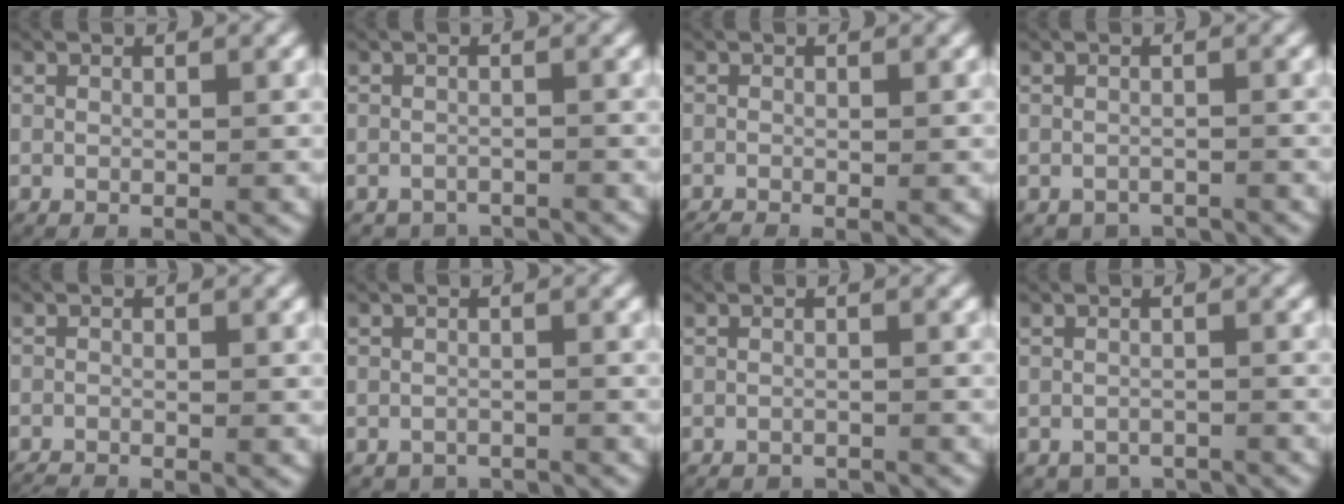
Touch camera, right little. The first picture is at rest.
{"total": 2.3, "force": [-2.2, 0.8, -0.1], "torque": [0.002, -0.009, -0.036]}
{"total": 0.8, "force": [-0.7, 0.2, 0.4], "torque": [-0.006, -0.007, -0.011]}
{"total": 2.1, "force": [-1.8, 1.0, 0.1], "torque": [-0.001, -0.008, -0.028]}
{"total": 1.2, "force": [-1.2, 0.1, 0.1], "torque": [-0.008, -0.009, -0.019]}
{"total": 1.7, "force": [-1.6, 0.7, -0.1], "torque": [0.000, -0.007, -0.025]}
{"total": 1.3, "force": [-1.3, 0.3, -0.1], "torque": [-0.003, -0.006, -0.019]}
{"total": 2.9, "force": [-2.5, 1.3, 0.2], "torque": [0.001, -0.009, -0.040]}